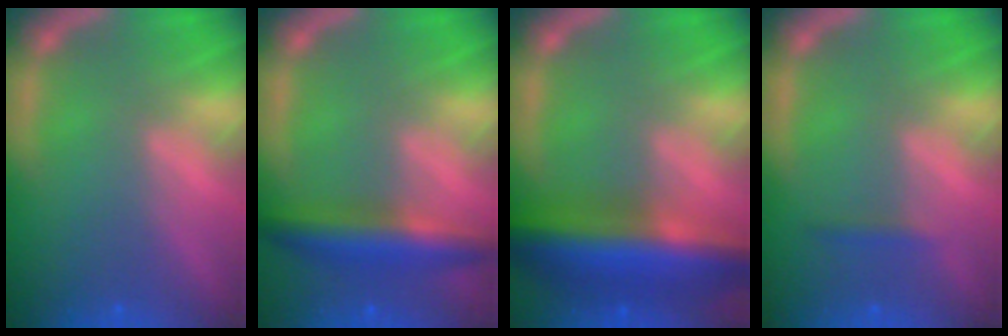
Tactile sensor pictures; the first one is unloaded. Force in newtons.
{"total": 5.0}
{"total": 9.5}
{"total": 0.9}